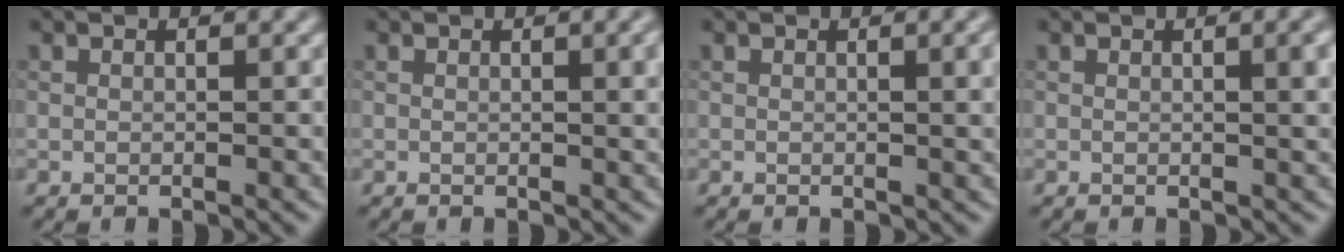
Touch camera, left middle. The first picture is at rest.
{"total": 2.6, "force": [0.6, 0.8, 2.4], "torque": [-0.024, 0.004, 0.005]}
{"total": 2.6, "force": [0.5, 0.8, 2.4], "torque": [-0.026, 0.004, 0.003]}
{"total": 3.3, "force": [0.6, 1.1, 3.1], "torque": [-0.032, 0.007, 0.007]}